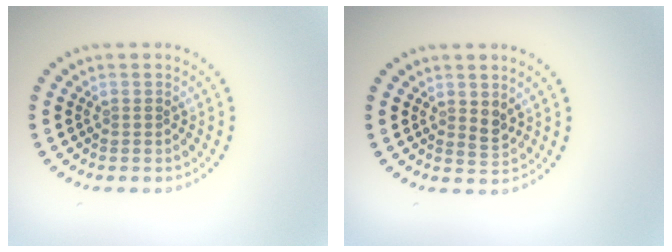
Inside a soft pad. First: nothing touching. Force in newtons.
{"total": 1.2, "press": 1.0, "slide": 0.6}